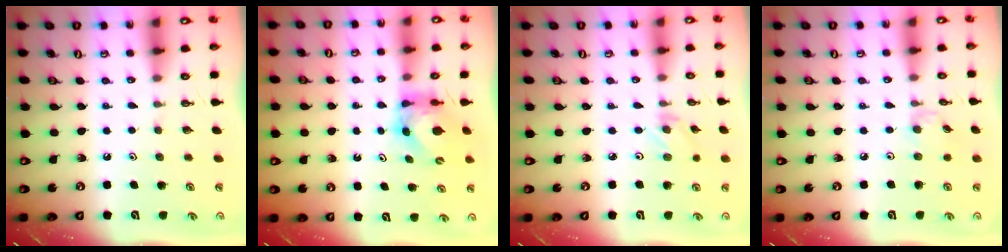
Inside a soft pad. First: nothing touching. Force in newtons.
{"total": 5.8, "press": 5.8, "slide": 0.5}
{"total": 1.2, "press": 1.1, "slide": 0.2}
{"total": 2.5, "press": 2.5, "slide": 0.4}